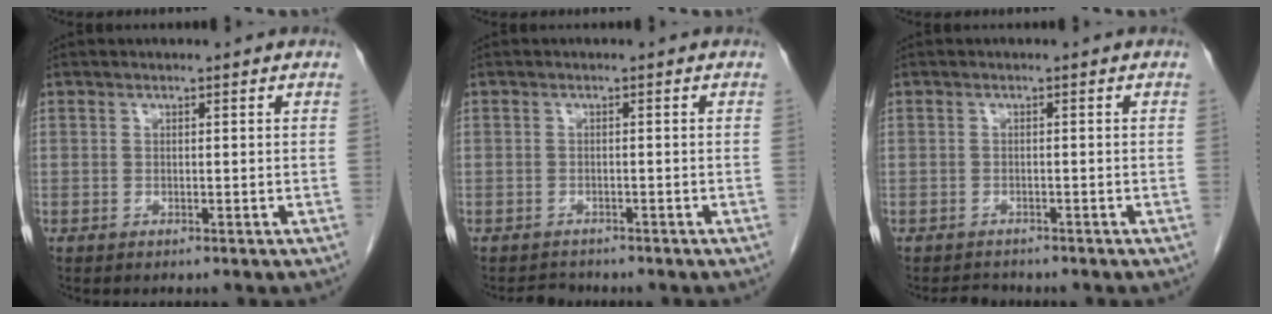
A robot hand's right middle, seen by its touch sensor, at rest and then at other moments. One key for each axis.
{"total": 1.9, "fx": -1.8, "fy": 0.7, "fz": 0.0, "tx": -0.002, "ty": -0.005, "tz": -0.027}
{"total": 1.9, "fx": -1.8, "fy": 0.7, "fz": 0.1, "tx": -0.002, "ty": -0.005, "tz": -0.026}